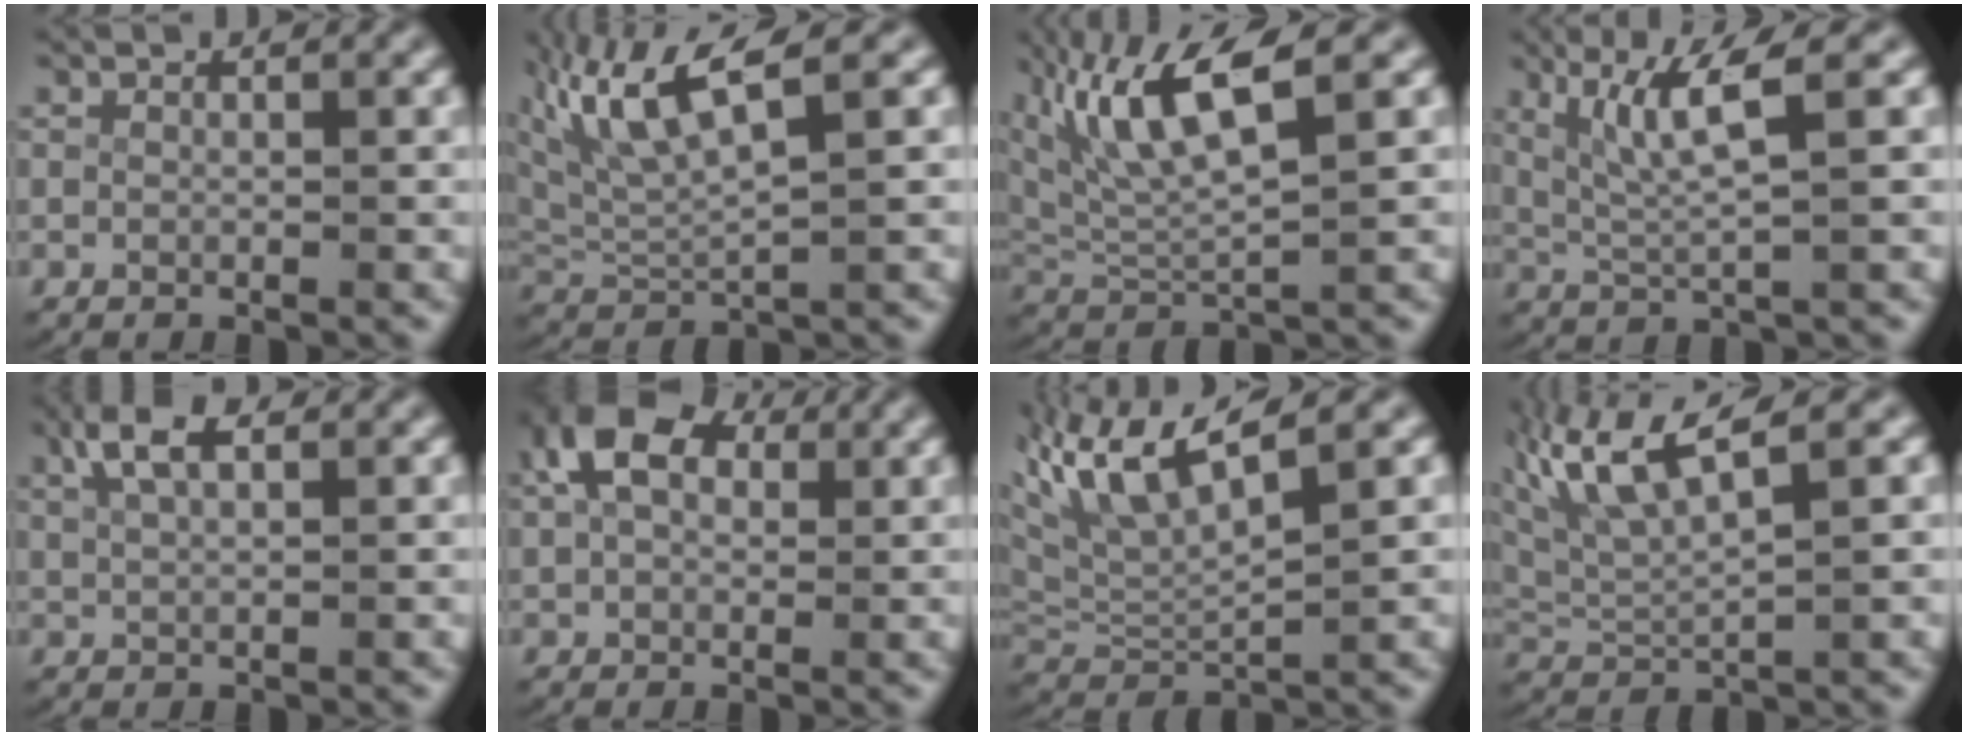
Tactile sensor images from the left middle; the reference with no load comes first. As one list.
[{"total": 6.7, "force": [2.9, 3.5, 5.0], "torque": [-0.120, 0.006, 0.053]}, {"total": 7.6, "force": [3.1, 3.6, 5.9], "torque": [-0.140, 0.006, 0.057]}, {"total": 4.8, "force": [2.1, 1.1, 4.2], "torque": [-0.080, 0.000, 0.041]}, {"total": 3.1, "force": [2.1, 0.9, 2.2], "torque": [-0.052, 0.004, 0.041]}, {"total": 6.6, "force": [2.6, 4.2, 4.3], "torque": [-0.091, 0.005, 0.040]}, {"total": 8.3, "force": [3.6, 5.0, 5.5], "torque": [-0.145, -0.006, 0.069]}, {"total": 6.0, "force": [2.8, 2.9, 4.4], "torque": [-0.110, 0.004, 0.053]}]